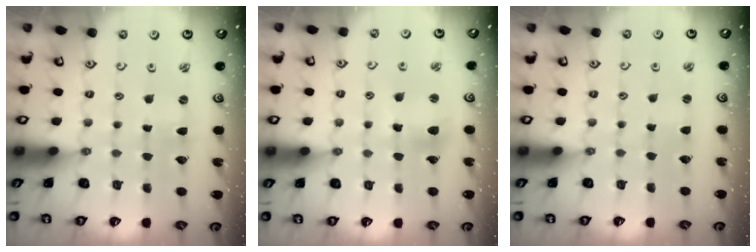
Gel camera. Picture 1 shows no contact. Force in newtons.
{"total": 8.0, "press": 7.9, "slide": 1.1}
{"total": 1.1, "press": 1.1, "slide": 0.2}